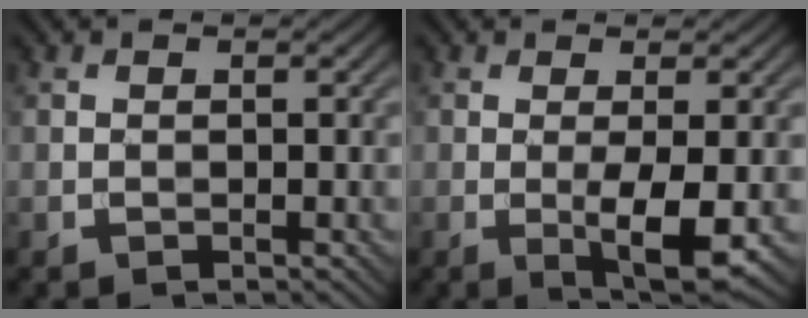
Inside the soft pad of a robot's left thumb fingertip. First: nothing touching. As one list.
[{"total": 4.9, "force": [-0.9, 0.8, 4.7], "torque": [-0.092, -0.004, -0.012]}]